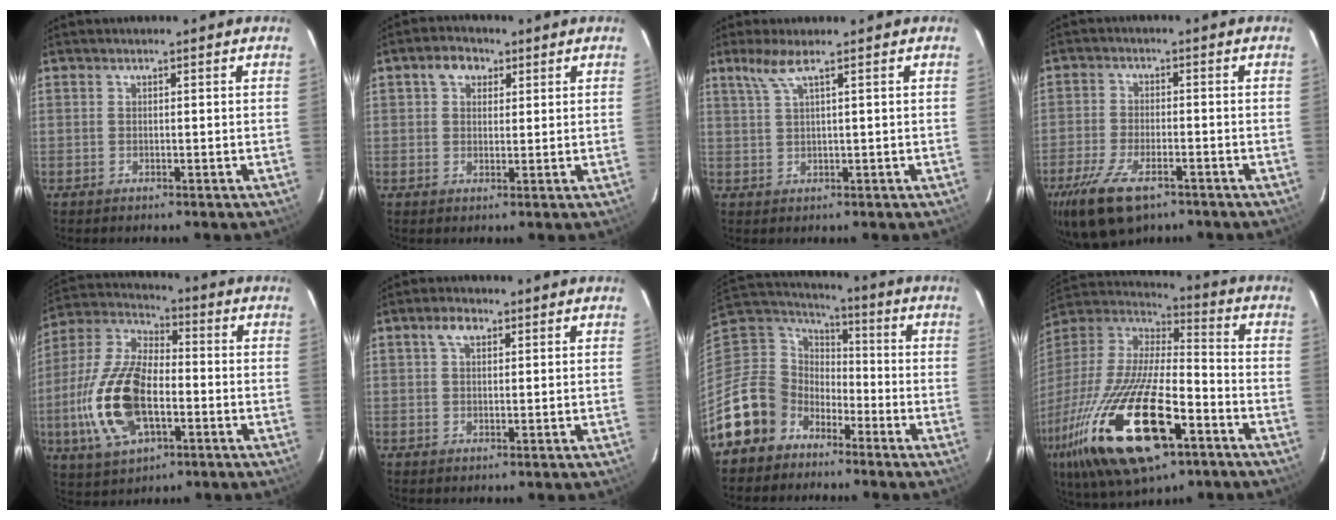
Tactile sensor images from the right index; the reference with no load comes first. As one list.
[{"total": 4.1, "force": [1.7, 3.2, 2.0], "torque": [-0.028, 0.017, 0.029]}, {"total": 3.0, "force": [1.7, -0.6, 2.4], "torque": [-0.050, -0.002, 0.040]}, {"total": 13.3, "force": [-8.5, 5.9, 8.4], "torque": [-0.199, -0.035, -0.150]}, {"total": 18.3, "force": [-4.7, 9.2, 15.1], "torque": [-0.333, -0.004, -0.086]}, {"total": 2.9, "force": [1.3, 1.7, 2.0], "torque": [-0.037, 0.010, 0.024]}, {"total": 13.6, "force": [-8.4, 10.5, 2.5], "torque": [-0.083, 0.027, -0.156]}, {"total": 32.6, "force": [-15.3, 12.4, 26.0], "torque": [-0.523, -0.066, -0.268]}]